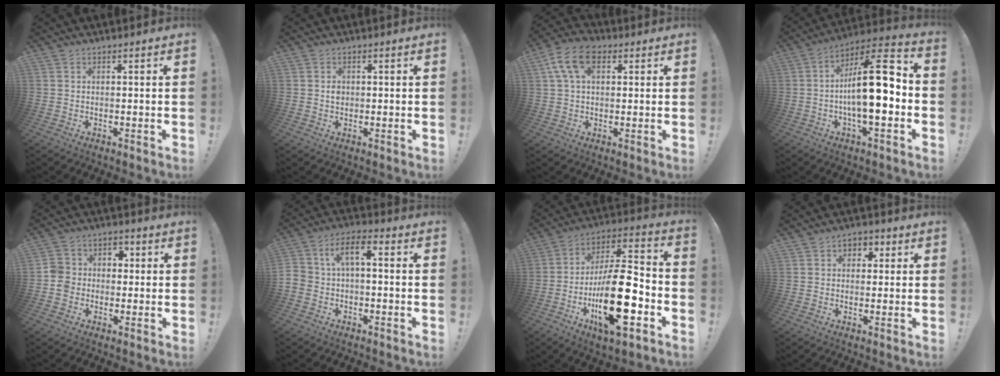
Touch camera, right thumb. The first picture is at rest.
{"total": 1.8, "force": [-0.1, 1.5, 1.0], "torque": [-0.012, 0.002, -0.003]}
{"total": 11.1, "force": [4.0, 6.7, 7.8], "torque": [-0.144, 0.008, 0.078]}
{"total": 20.1, "force": [-1.8, 7.1, 18.8], "torque": [-0.290, 0.008, -0.034]}
{"total": 7.6, "force": [-1.9, 7.2, 1.7], "torque": [-0.008, 0.030, -0.032]}
{"total": 6.6, "force": [-1.0, 4.4, 4.8], "torque": [-0.106, 0.020, -0.016]}
{"total": 23.6, "force": [-8.1, 9.4, 20.0], "torque": [-0.343, 0.043, -0.125]}
{"total": 3.8, "force": [0.4, 3.4, 1.6], "torque": [-0.019, 0.006, 0.005]}